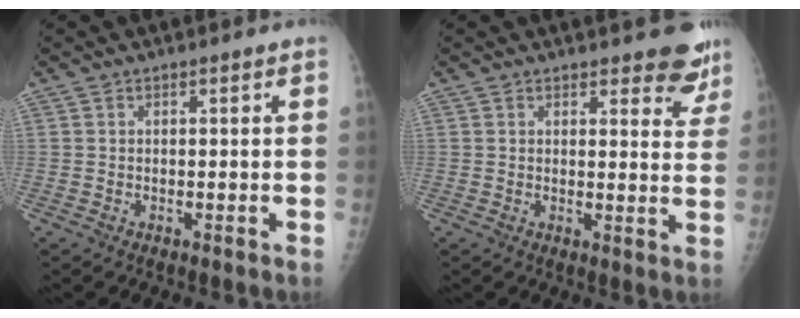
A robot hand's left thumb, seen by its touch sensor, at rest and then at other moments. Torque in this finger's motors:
{"motor_torque": [3.24, 1.77, 0.80, -0.19, 0.12]}